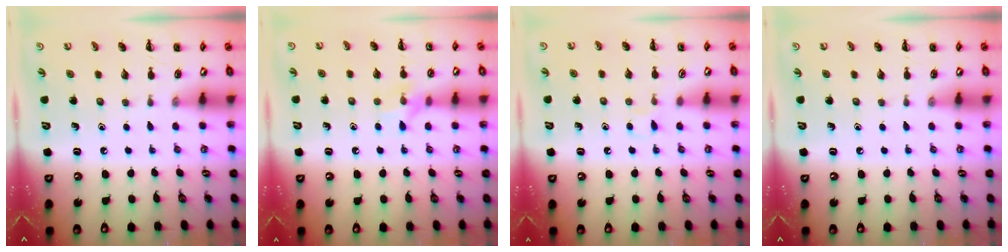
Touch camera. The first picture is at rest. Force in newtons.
{"total": 7.2, "press": 7.0, "slide": 1.5}
{"total": 3.2, "press": 2.9, "slide": 1.3}
{"total": 0.0}